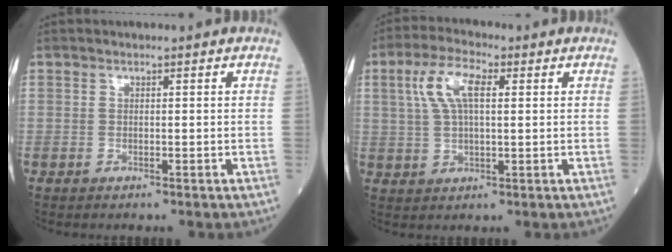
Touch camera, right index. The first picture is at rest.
{"total": 7.4, "force": [2.4, 2.5, 6.5], "torque": [-0.142, 0.017, 0.047]}